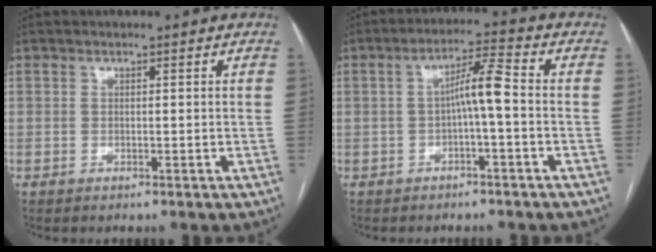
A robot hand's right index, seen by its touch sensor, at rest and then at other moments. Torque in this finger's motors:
{"motor_torque": [0.71, -0.07, 0.32, 0.10]}